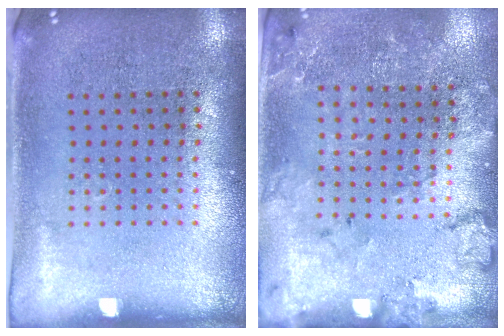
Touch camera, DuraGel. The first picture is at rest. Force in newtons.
{"total": 1.8, "press": 1.7, "slide": 0.6}